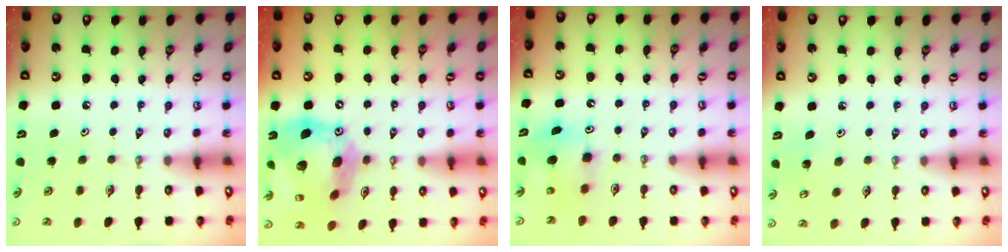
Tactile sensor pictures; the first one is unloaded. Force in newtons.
{"total": 23.1, "press": 23.0, "slide": 2.3}
{"total": 7.6, "press": 7.6, "slide": 0.4}
{"total": 2.9, "press": 2.9, "slide": 0.3}